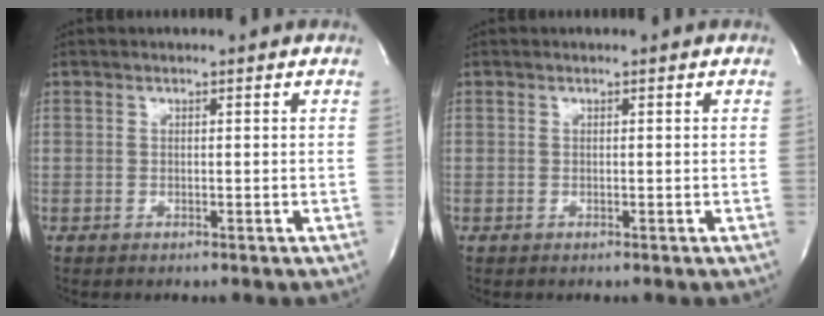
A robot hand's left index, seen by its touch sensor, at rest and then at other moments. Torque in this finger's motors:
{"motor_torque": [0.00, 0.00, 0.03, 0.00]}